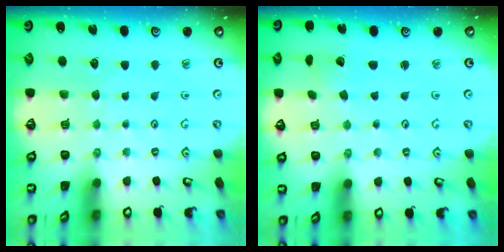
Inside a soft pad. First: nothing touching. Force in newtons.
{"total": 1.9, "press": 1.9, "slide": 0.1}